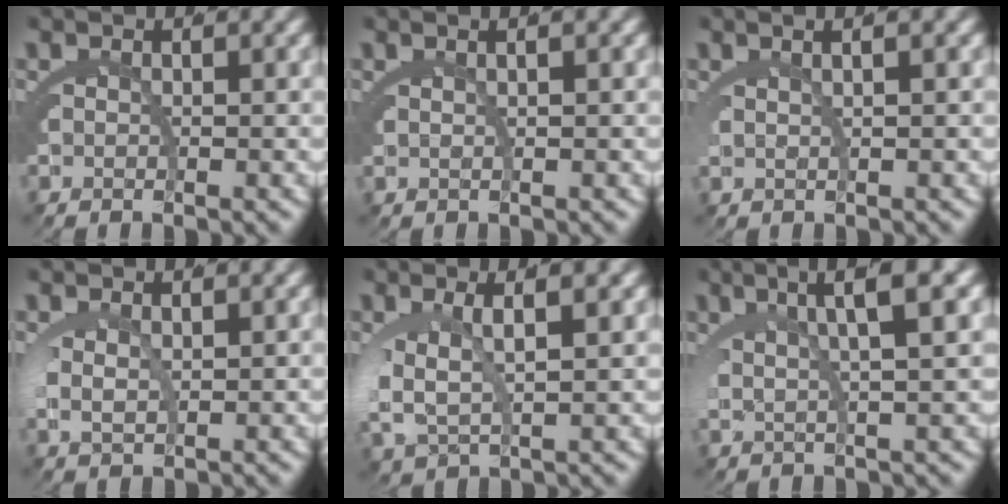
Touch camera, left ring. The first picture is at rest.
{"total": 1.5, "force": [0.9, -0.7, 1.1], "torque": [-0.006, 0.008, 0.016]}
{"total": 2.6, "force": [1.6, 0.3, 2.0], "torque": [-0.018, 0.012, 0.025]}
{"total": 1.6, "force": [0.6, 0.5, 1.4], "torque": [-0.043, -0.015, 0.026]}
{"total": 4.8, "force": [0.7, 2.5, 4.0], "torque": [-0.101, -0.009, 0.027]}
{"total": 6.2, "force": [3.6, 0.9, 5.0], "torque": [-0.077, 0.015, 0.057]}